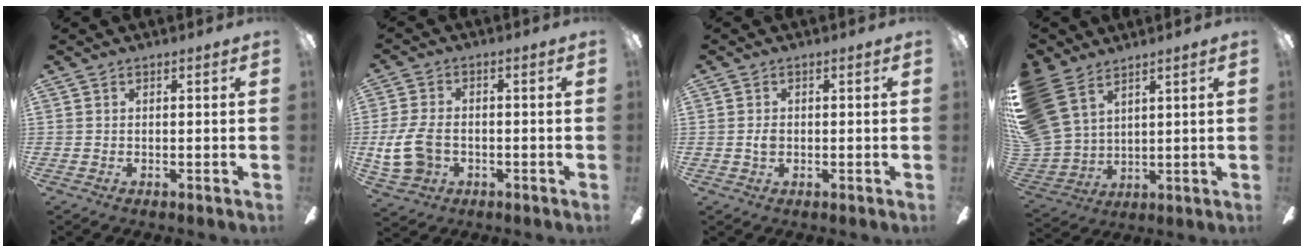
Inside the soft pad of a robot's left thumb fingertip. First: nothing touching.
{"total": 9.6, "force": [-1.9, 7.0, 6.3], "torque": [-0.143, 0.014, -0.031]}
{"total": 1.7, "force": [-0.1, 1.2, 1.1], "torque": [-0.020, 0.004, -0.002]}
{"total": 16.0, "force": [8.9, 10.3, 8.3], "torque": [-0.206, -0.037, 0.175]}